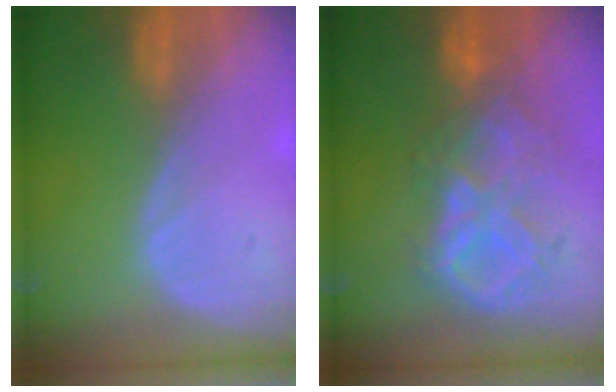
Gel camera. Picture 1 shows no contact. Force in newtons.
{"total": 9.1, "press": 7.9, "slide": 4.5}